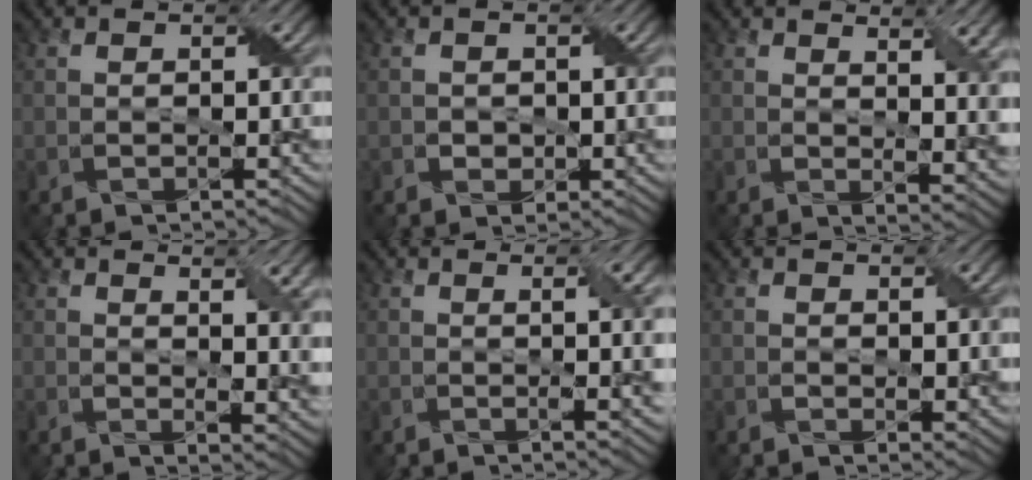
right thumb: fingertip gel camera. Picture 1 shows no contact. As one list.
[{"total": 1.3, "force": [-0.2, 1.2, 0.3], "torque": [-0.007, -0.005, -0.007]}, {"total": 6.7, "force": [3.0, 2.6, 5.5], "torque": [-0.071, -0.004, 0.061]}, {"total": 6.1, "force": [2.5, 2.1, 5.1], "torque": [-0.070, -0.005, 0.051]}, {"total": 5.2, "force": [0.8, 0.9, 5.0], "torque": [-0.072, 0.006, 0.016]}, {"total": 1.7, "force": [0.9, 0.8, 1.2], "torque": [-0.022, -0.005, 0.021]}]